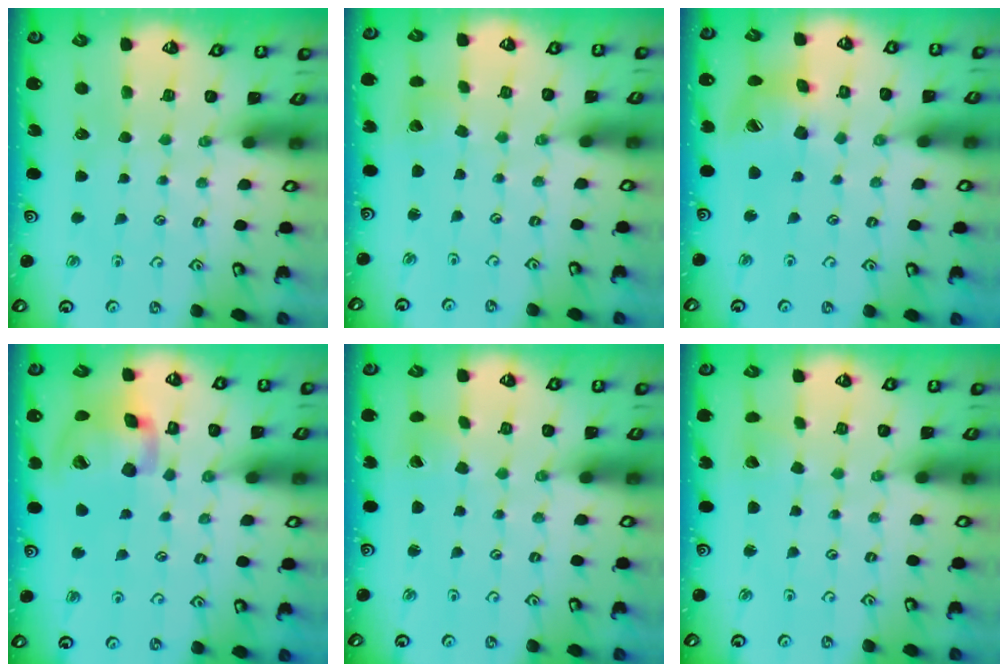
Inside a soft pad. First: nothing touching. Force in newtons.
{"total": 1.4, "press": 1.4, "slide": 0.1}
{"total": 13.6, "press": 13.5, "slide": 1.6}
{"total": 16.5, "press": 16.3, "slide": 2.7}
{"total": 2.1, "press": 2.1, "slide": 0.3}
{"total": 2.4, "press": 2.4, "slide": 0.2}